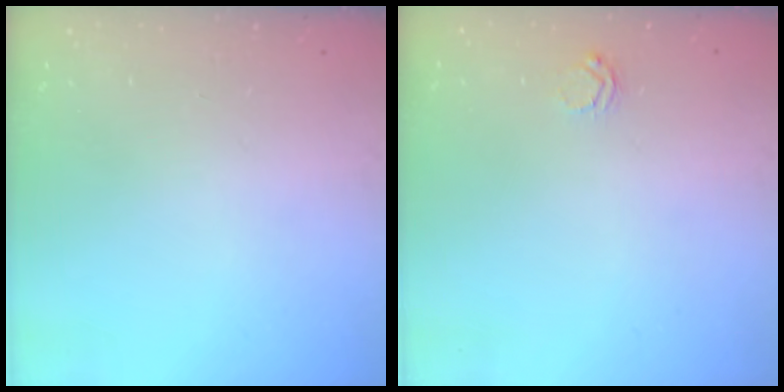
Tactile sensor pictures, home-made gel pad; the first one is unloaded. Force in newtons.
{"total": 4.6, "press": 4.5, "slide": 0.7}